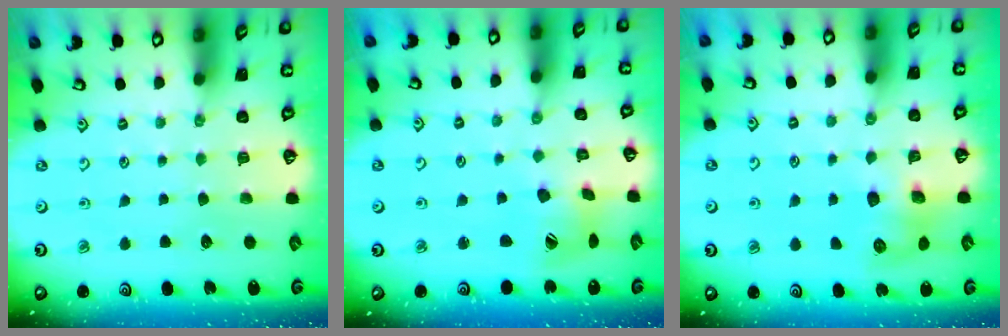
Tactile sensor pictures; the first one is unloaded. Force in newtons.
{"total": 11.4, "press": 11.3, "slide": 1.0}
{"total": 7.5, "press": 7.5, "slide": 0.3}